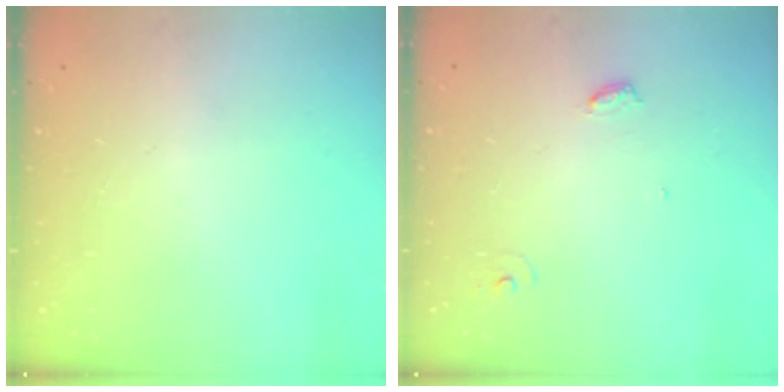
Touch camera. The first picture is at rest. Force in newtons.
{"total": 4.0, "press": 4.0, "slide": 0.3}